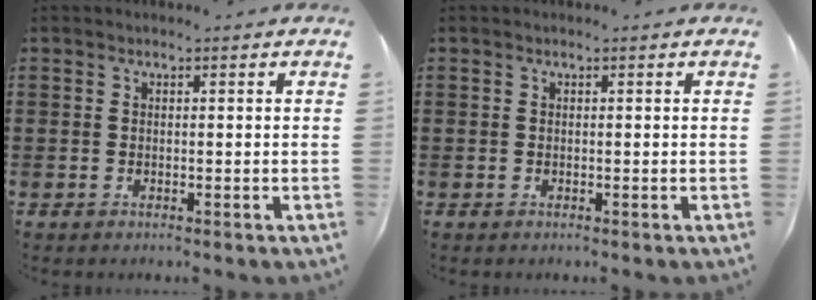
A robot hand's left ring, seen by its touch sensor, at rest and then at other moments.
{"total": 0.0}